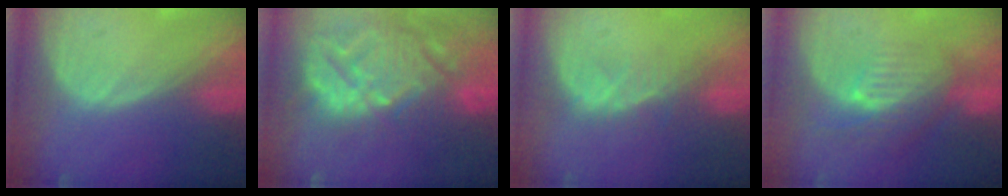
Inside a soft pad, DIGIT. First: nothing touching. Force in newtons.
{"total": 14.7, "press": 12.6, "slide": 7.5}
{"total": 3.7, "press": 3.3, "slide": 1.6}
{"total": 8.2, "press": 7.3, "slide": 3.7}